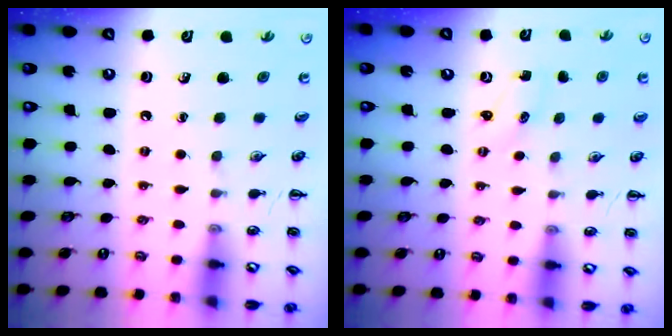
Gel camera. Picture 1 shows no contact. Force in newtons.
{"total": 1.3, "press": 1.2, "slide": 0.3}